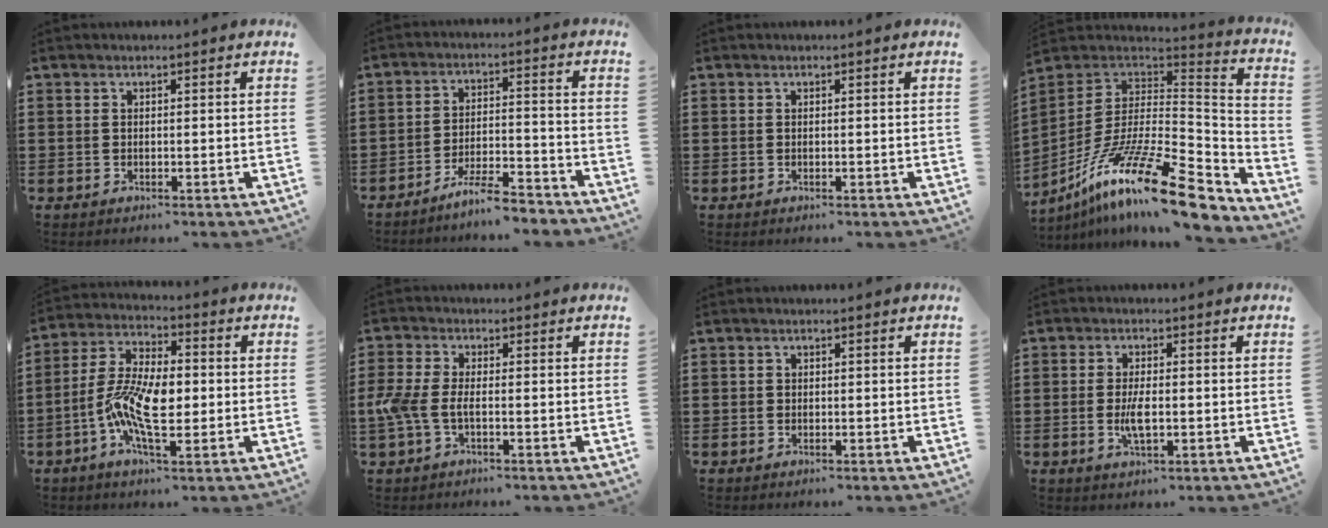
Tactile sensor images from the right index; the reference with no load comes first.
{"total": 6.2, "force": [-5.6, 0.2, 2.7], "torque": [-0.051, -0.004, -0.105]}
{"total": 0.0}
{"total": 19.9, "force": [-12.0, 5.2, 14.9], "torque": [-0.281, 0.036, -0.207]}
{"total": 10.8, "force": [-1.9, 4.6, 9.6], "torque": [-0.211, -0.004, -0.039]}
{"total": 4.2, "force": [-1.1, 1.7, 3.7], "torque": [-0.099, -0.010, -0.029]}
{"total": 0.0}
{"total": 4.1, "force": [-0.6, 1.3, 3.8], "torque": [-0.081, -0.005, -0.015]}